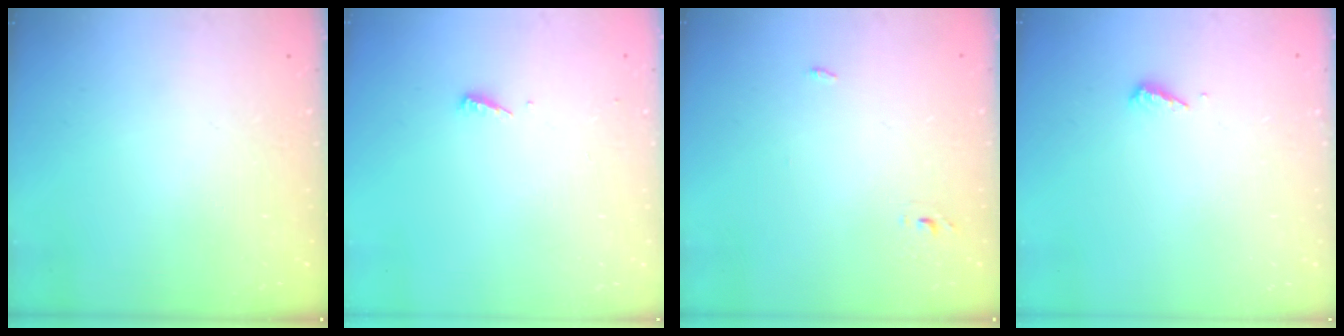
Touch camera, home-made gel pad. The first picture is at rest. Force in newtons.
{"total": 3.1, "press": 3.1, "slide": 0.3}
{"total": 2.7, "press": 2.6, "slide": 0.8}
{"total": 3.2, "press": 3.1, "slide": 0.3}